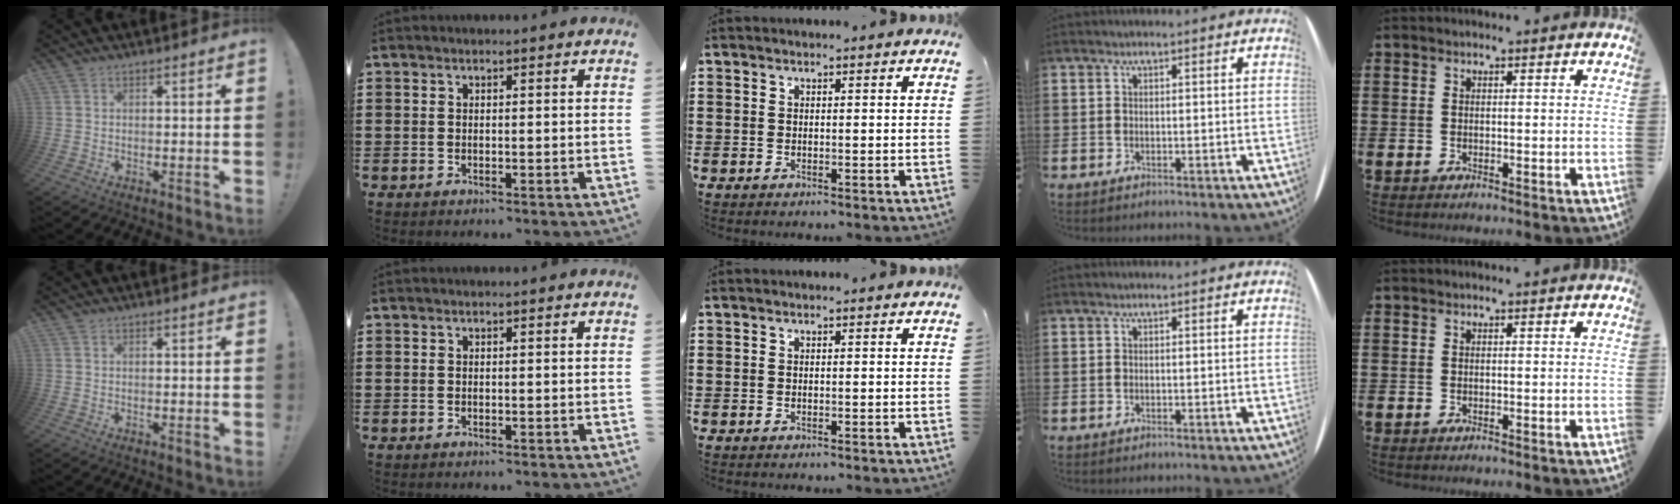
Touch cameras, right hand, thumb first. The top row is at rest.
{}